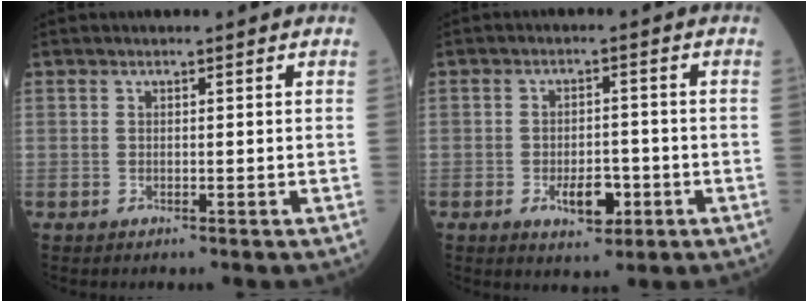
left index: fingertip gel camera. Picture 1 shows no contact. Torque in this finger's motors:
{"motor_torque": [0.06, 0.05, 0.09, 0.03]}